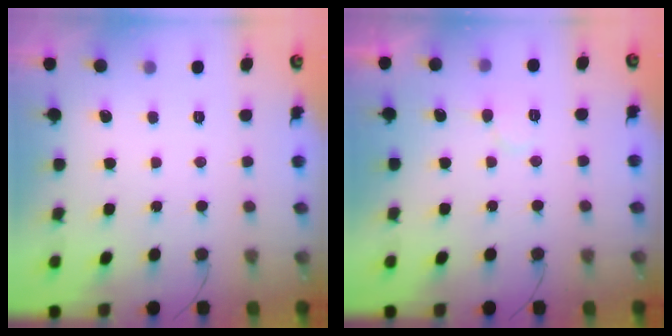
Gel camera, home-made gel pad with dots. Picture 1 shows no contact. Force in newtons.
{"total": 6.1, "press": 6.1, "slide": 0.5}